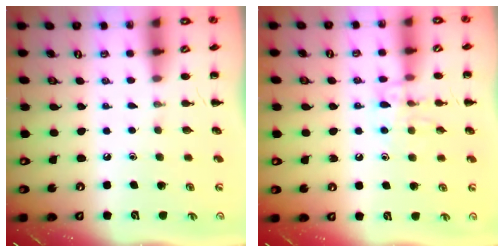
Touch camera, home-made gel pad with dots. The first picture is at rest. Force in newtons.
{"total": 9.9, "press": 9.8, "slide": 1.1}